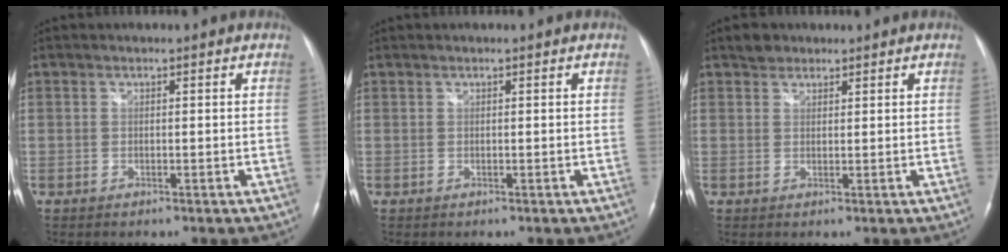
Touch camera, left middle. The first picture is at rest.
{"total": 0.0}
{"total": 2.0, "force": [1.5, 1.2, 0.3], "torque": [-0.009, 0.006, 0.023]}